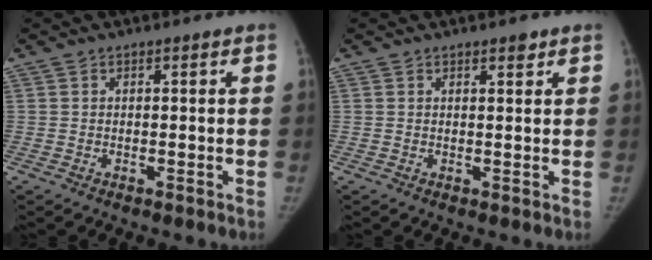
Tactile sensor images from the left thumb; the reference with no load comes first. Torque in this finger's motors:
{"motor_torque": [0.25, 0.01, 0.43, -0.63, 0.06]}